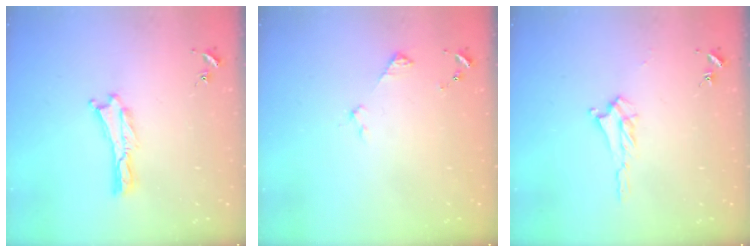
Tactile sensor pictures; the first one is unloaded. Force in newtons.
{"total": 2.9, "press": 2.9, "slide": 0.3}
{"total": 2.4, "press": 2.4, "slide": 0.4}